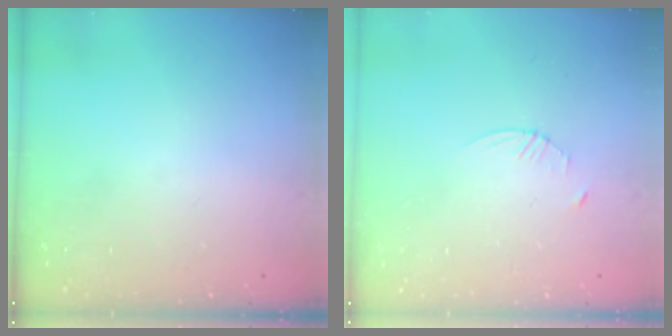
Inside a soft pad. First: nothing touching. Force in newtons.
{"total": 2.3, "press": 2.3, "slide": 0.3}